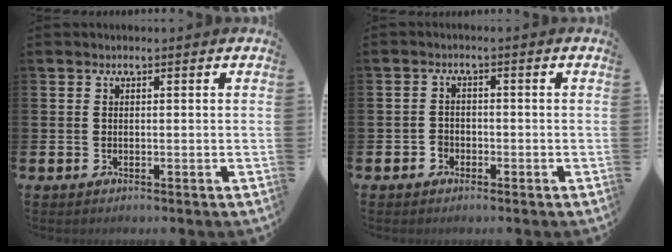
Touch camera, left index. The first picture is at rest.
{"total": 1.7, "force": [-1.1, 1.3, 0.1], "torque": [-0.012, 0.006, -0.023]}